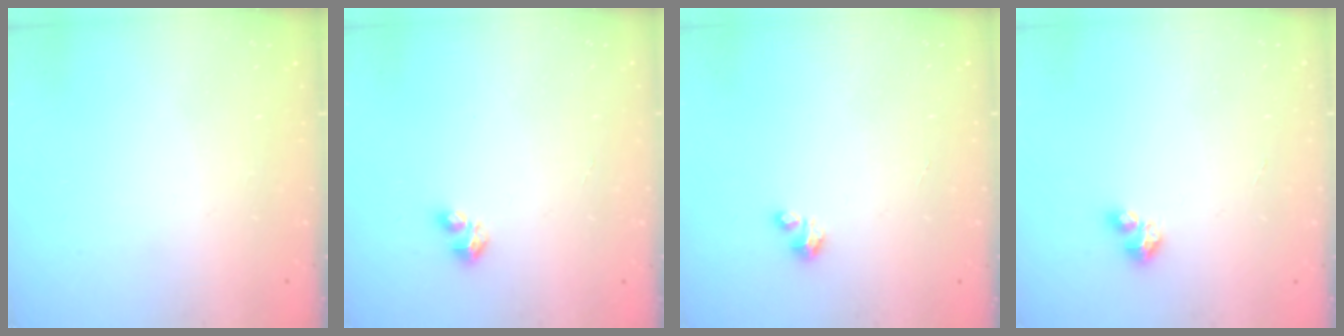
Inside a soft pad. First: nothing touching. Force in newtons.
{"total": 3.2, "press": 3.2, "slide": 0.5}
{"total": 0.9, "press": 0.9, "slide": 0.2}
{"total": 2.8, "press": 2.8, "slide": 0.2}